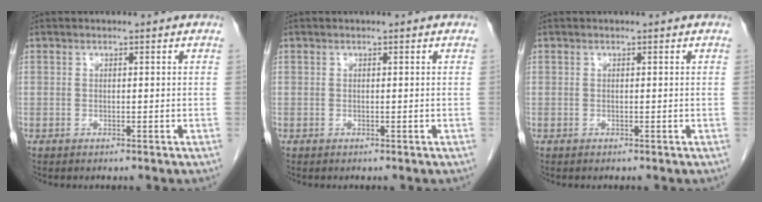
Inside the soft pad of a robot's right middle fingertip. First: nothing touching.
{"total": 0.0}
{"total": 0.0}